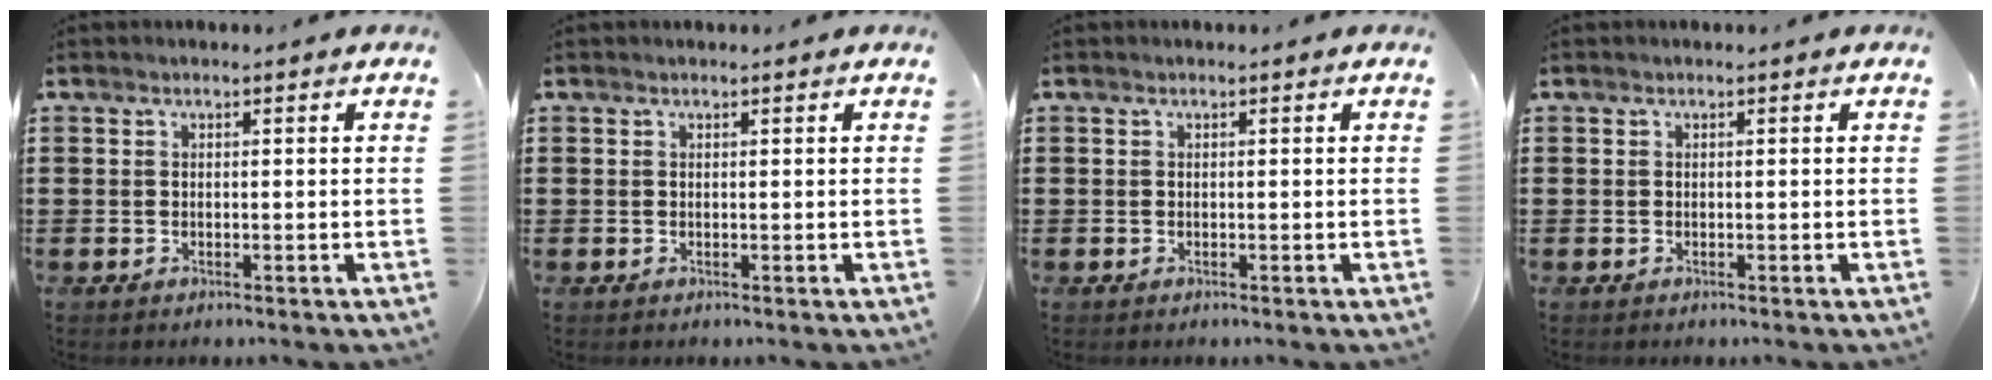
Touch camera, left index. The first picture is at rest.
{"total": 0.0}
{"total": 0.0}
{"total": 0.0}